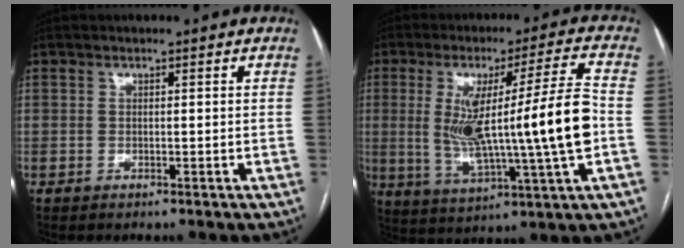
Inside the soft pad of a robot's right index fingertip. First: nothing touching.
{"total": 17.7, "force": [-0.5, 0.0, 17.7], "torque": [-0.318, 0.004, -0.006]}